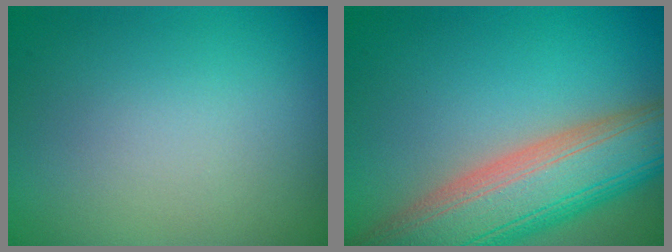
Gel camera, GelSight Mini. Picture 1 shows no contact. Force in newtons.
{"total": 10.8, "press": 10.7, "slide": 0.6}